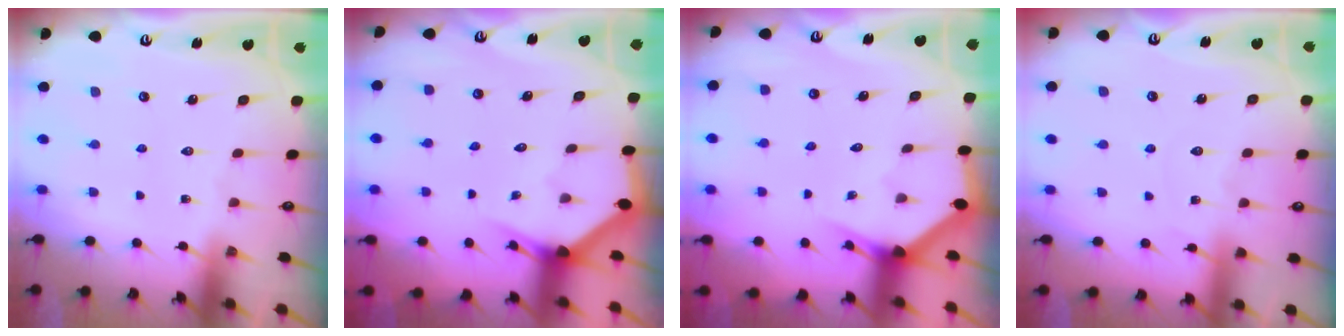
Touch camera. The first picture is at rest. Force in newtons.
{"total": 3.0, "press": 3.0, "slide": 0.1}
{"total": 3.0, "press": 3.0, "slide": 0.1}
{"total": 2.8, "press": 2.8, "slide": 0.4}